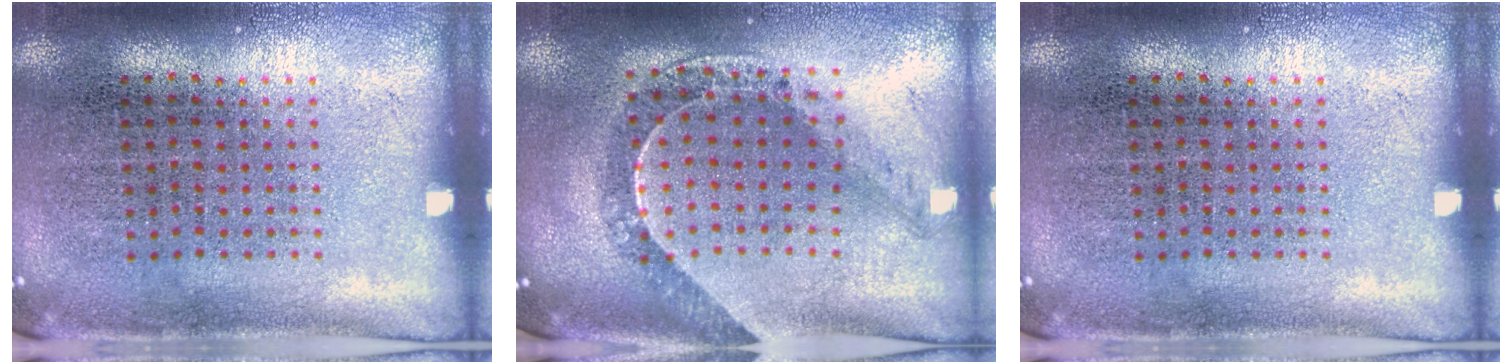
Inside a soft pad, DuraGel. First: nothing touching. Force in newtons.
{"total": 0.7, "press": 0.7, "slide": 0.1}
{"total": 0.0}